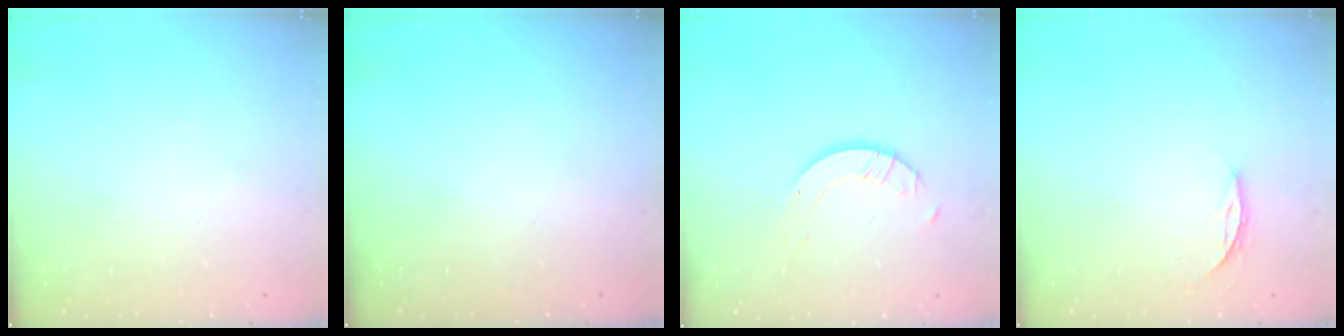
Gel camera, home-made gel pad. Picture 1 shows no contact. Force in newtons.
{"total": 0.0}
{"total": 3.3, "press": 3.3, "slide": 0.2}
{"total": 3.8, "press": 3.8, "slide": 0.3}